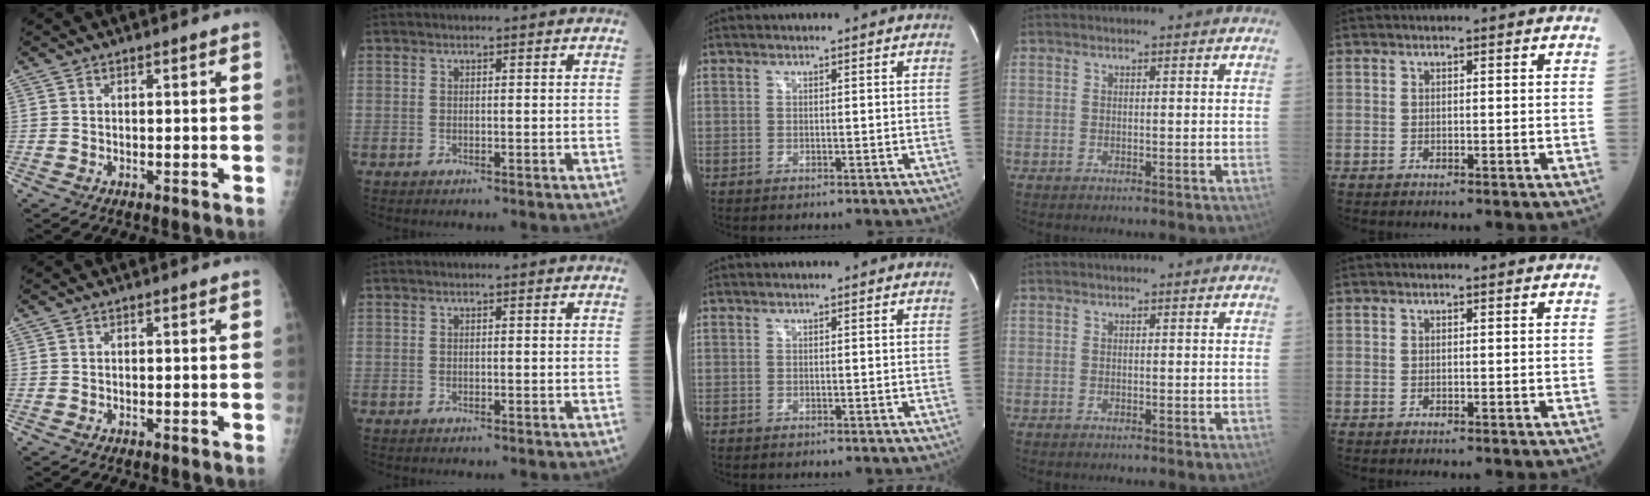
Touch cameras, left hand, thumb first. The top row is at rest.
{}